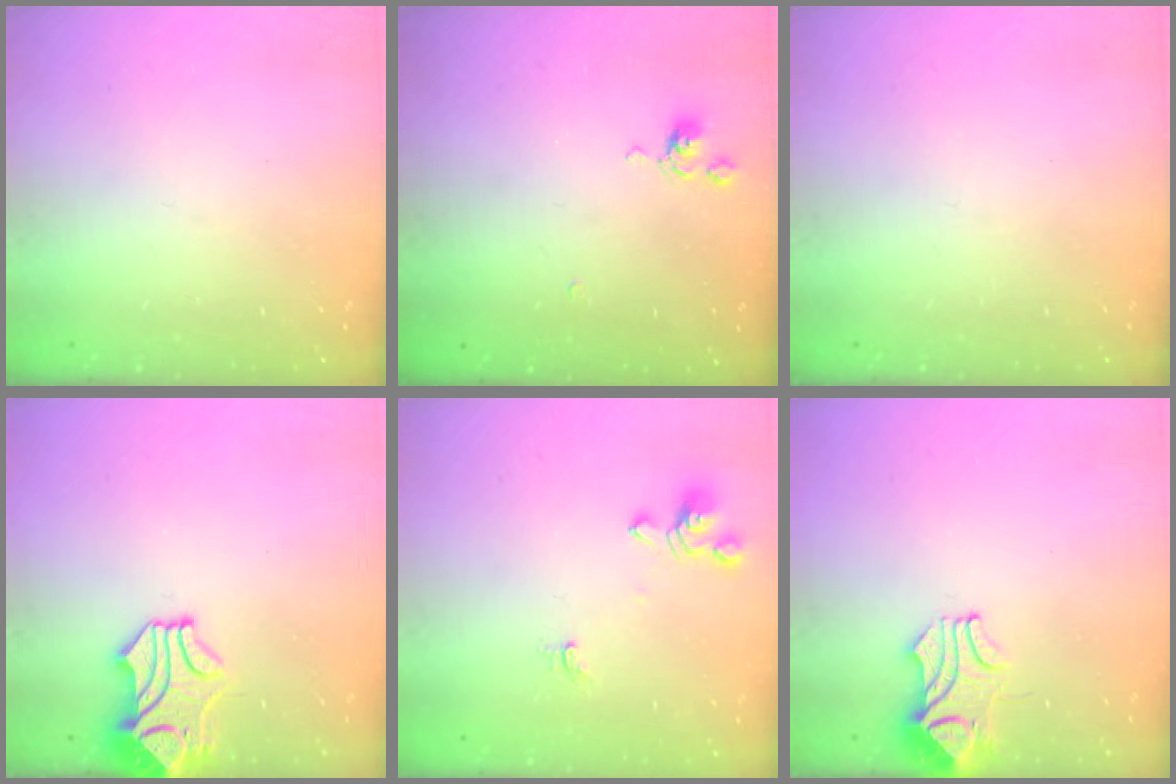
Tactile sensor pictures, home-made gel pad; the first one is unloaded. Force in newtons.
{"total": 2.9, "press": 2.9, "slide": 0.4}
{"total": 0.0}
{"total": 2.7, "press": 2.5, "slide": 0.9}
{"total": 1.3, "press": 1.3, "slide": 0.5}
{"total": 2.0, "press": 1.9, "slide": 0.8}